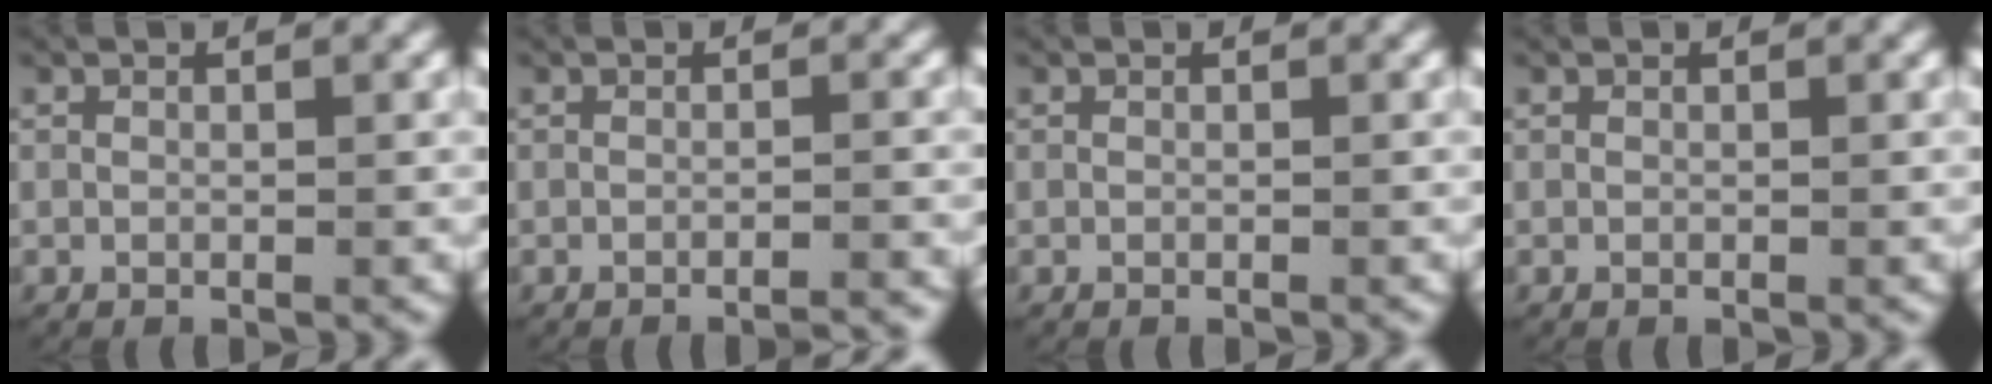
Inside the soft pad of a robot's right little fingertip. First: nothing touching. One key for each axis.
{"total": 2.1, "fx": -2.0, "fy": 0.2, "fz": 0.6, "tx": -0.006, "ty": 0.000, "tz": -0.031}
{"total": 0.0}
{"total": 0.0}